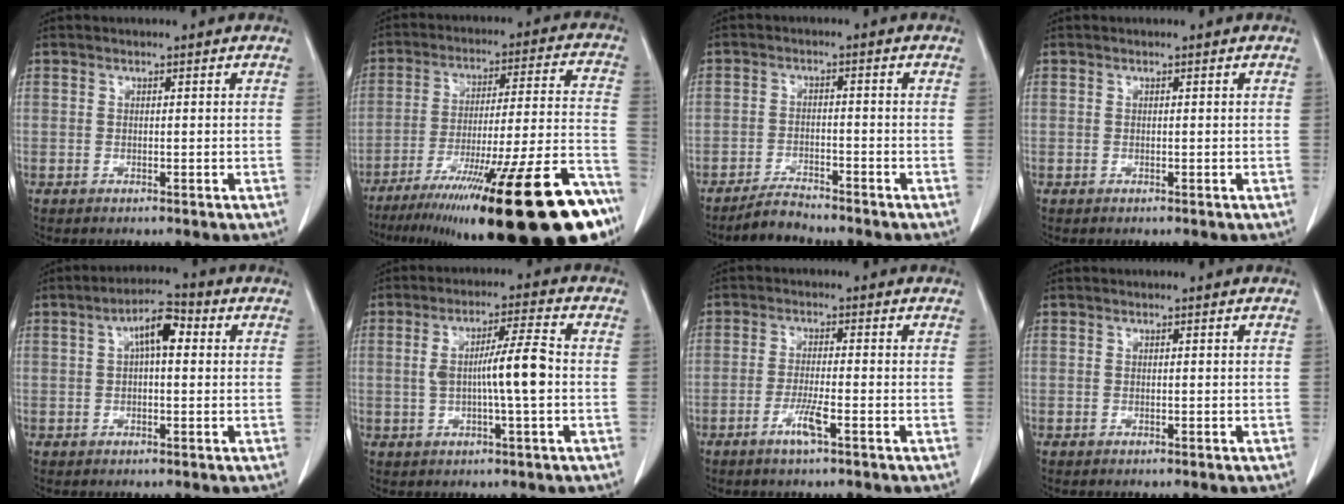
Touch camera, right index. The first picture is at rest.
{"total": 30.8, "force": [-20.7, 2.4, 22.7], "torque": [-0.266, -0.019, -0.317]}
{"total": 3.5, "force": [-3.4, 0.4, 0.7], "torque": [-0.015, -0.011, -0.062]}
{"total": 0.0}
{"total": 5.8, "force": [1.3, 1.9, 5.3], "torque": [-0.093, 0.024, 0.020]}
{"total": 8.1, "force": [-0.4, 0.2, 8.1], "torque": [-0.143, 0.009, -0.009]}
{"total": 6.0, "force": [-3.1, 0.1, 5.2], "torque": [-0.104, -0.010, -0.060]}
{"total": 0.0}